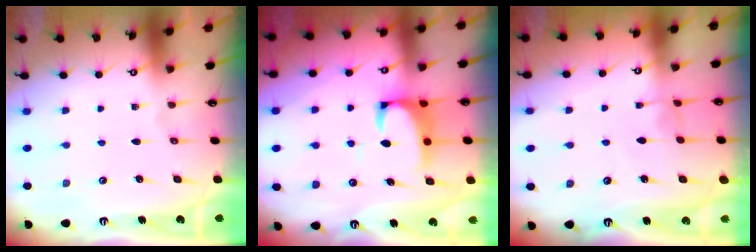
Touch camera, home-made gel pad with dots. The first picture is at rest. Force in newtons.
{"total": 2.4, "press": 2.2, "slide": 1.0}
{"total": 1.4, "press": 1.3, "slide": 0.4}